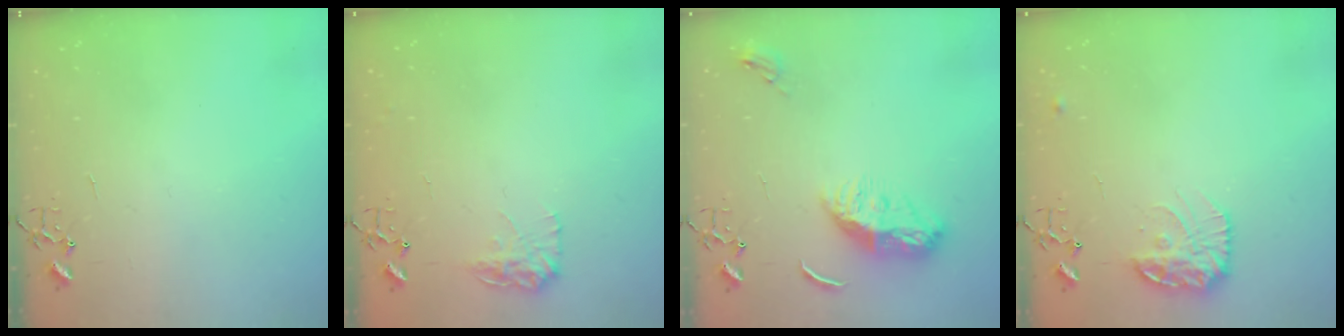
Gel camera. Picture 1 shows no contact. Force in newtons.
{"total": 10.1, "press": 10.1, "slide": 0.4}
{"total": 11.0, "press": 11.0, "slide": 0.3}
{"total": 14.3, "press": 14.3, "slide": 0.8}